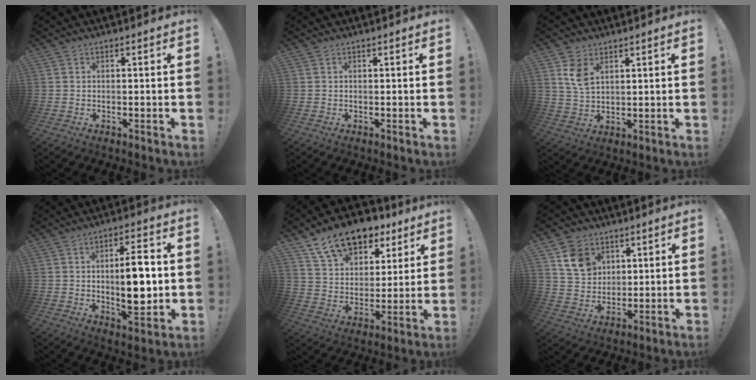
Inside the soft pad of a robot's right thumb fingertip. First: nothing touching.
{"total": 0.0}
{"total": 6.0, "force": [3.1, 3.5, 3.8], "torque": [-0.058, -0.016, 0.057]}
{"total": 13.1, "force": [0.4, 4.6, 12.3], "torque": [-0.199, -0.008, -0.005]}
{"total": 15.6, "force": [11.2, 8.8, 6.4], "torque": [-0.104, -0.071, 0.206]}
{"total": 10.6, "force": [5.5, 8.1, 4.0], "torque": [-0.056, -0.023, 0.109]}